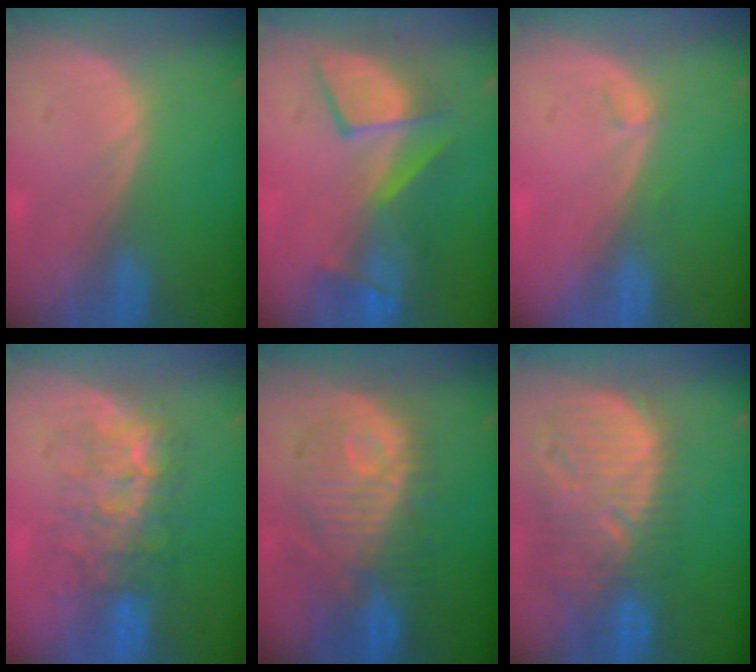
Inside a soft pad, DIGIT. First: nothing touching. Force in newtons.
{"total": 8.5, "press": 8.5, "slide": 0.2}
{"total": 1.0, "press": 0.9, "slide": 0.3}
{"total": 7.8, "press": 7.7, "slide": 1.4}
{"total": 11.0, "press": 10.6, "slide": 3.1}
{"total": 13.1, "press": 11.4, "slide": 6.5}